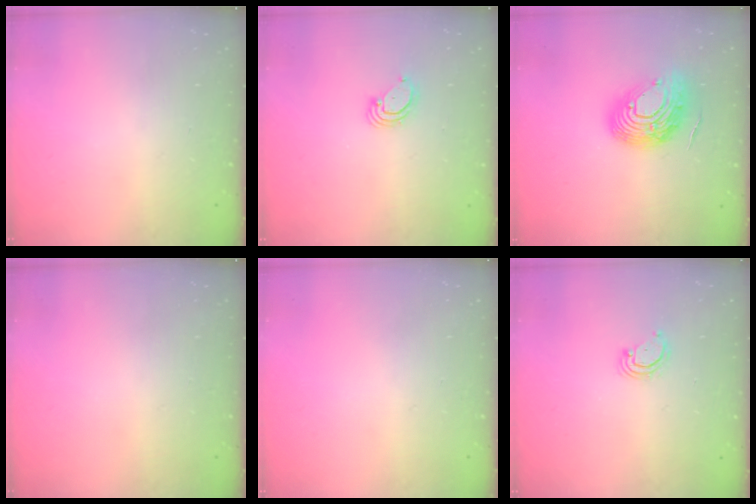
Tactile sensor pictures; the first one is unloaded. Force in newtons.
{"total": 3.8, "press": 3.8, "slide": 0.3}
{"total": 16.5, "press": 16.4, "slide": 1.4}
{"total": 0.0}
{"total": 0.0}
{"total": 2.9, "press": 2.9, "slide": 0.2}